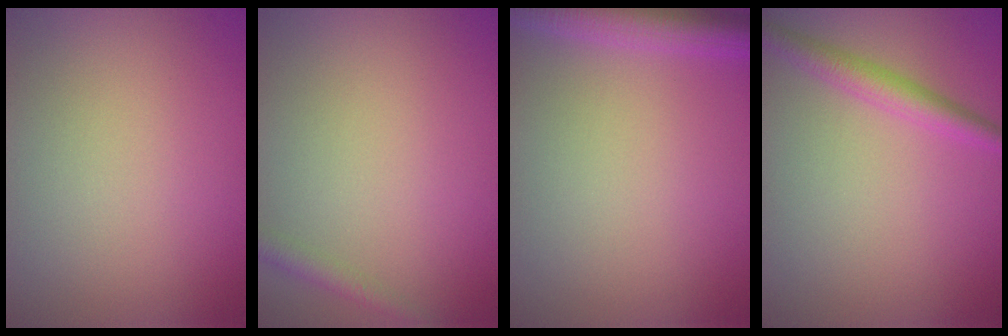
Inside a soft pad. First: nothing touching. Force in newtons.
{"total": 1.5, "press": 1.5, "slide": 0.1}
{"total": 4.5, "press": 4.5, "slide": 0.2}
{"total": 2.7, "press": 2.7, "slide": 0.1}